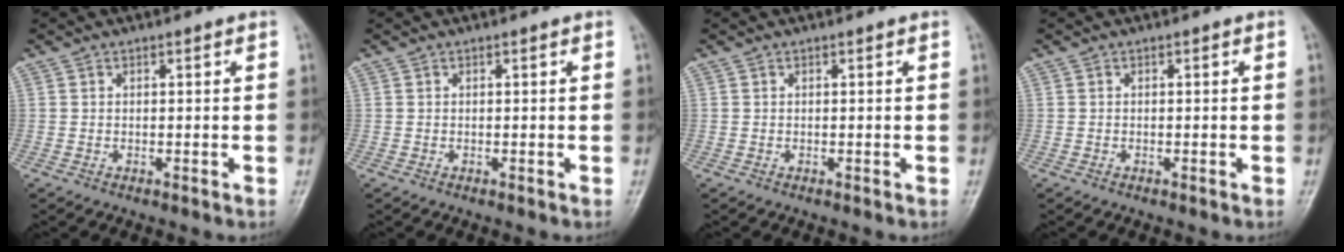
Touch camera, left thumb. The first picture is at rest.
{"total": 0.0}
{"total": 0.0}
{"total": 0.0}